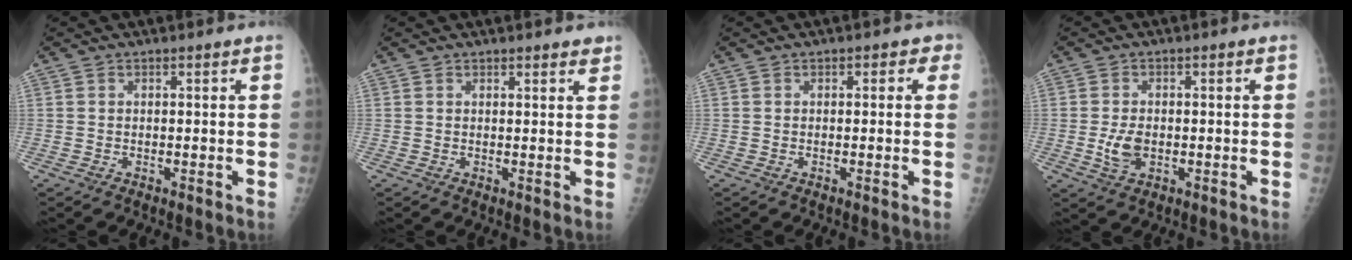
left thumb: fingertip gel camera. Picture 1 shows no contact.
{"total": 2.2, "force": [1.9, 0.6, 0.9], "torque": [0.002, -0.004, 0.021]}
{"total": 2.2, "force": [0.6, 1.5, 1.5], "torque": [0.006, 0.005, -0.002]}
{"total": 4.2, "force": [-0.8, 2.7, 3.2], "torque": [-0.061, -0.001, -0.011]}